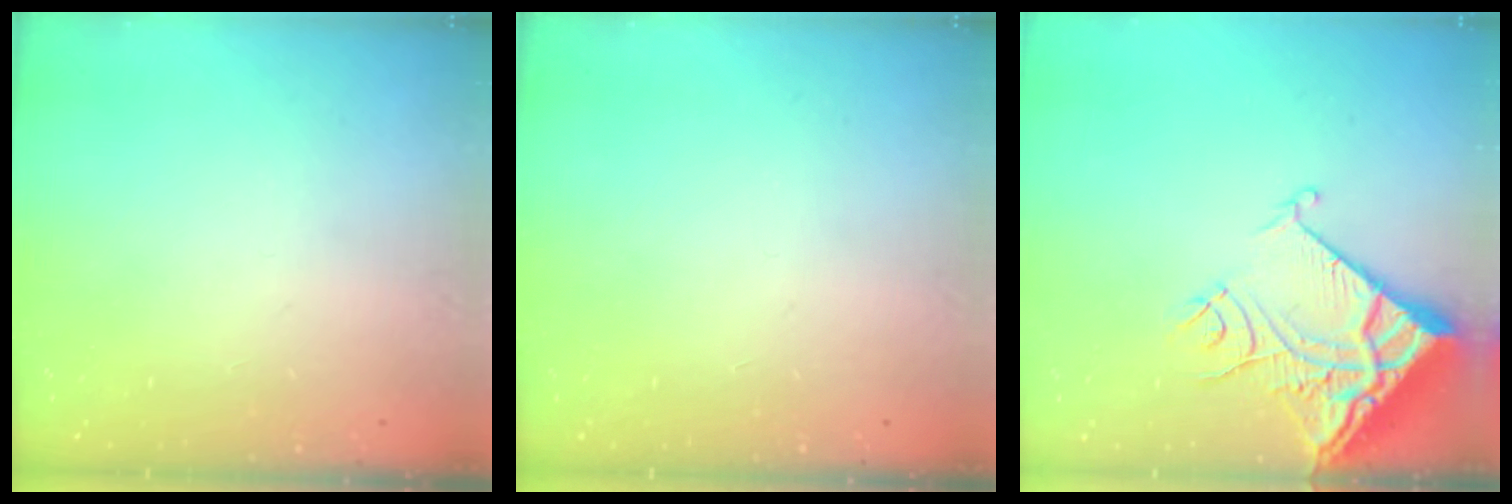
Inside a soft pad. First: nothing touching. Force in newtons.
{"total": 0.0}
{"total": 13.1, "press": 13.0, "slide": 1.7}